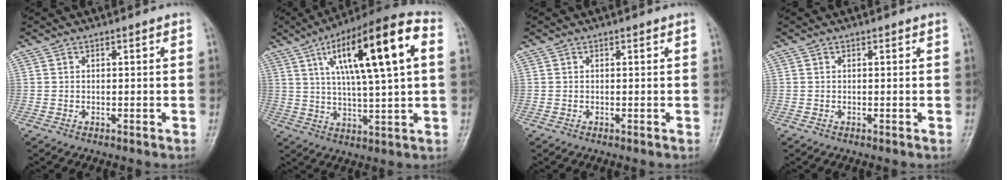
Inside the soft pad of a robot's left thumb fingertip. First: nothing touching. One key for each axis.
{"total": 20.2, "fx": 6.0, "fy": 4.7, "fz": 18.7, "tx": -0.300, "ty": 0.014, "tz": 0.092}
{"total": 0.0}
{"total": 0.0}